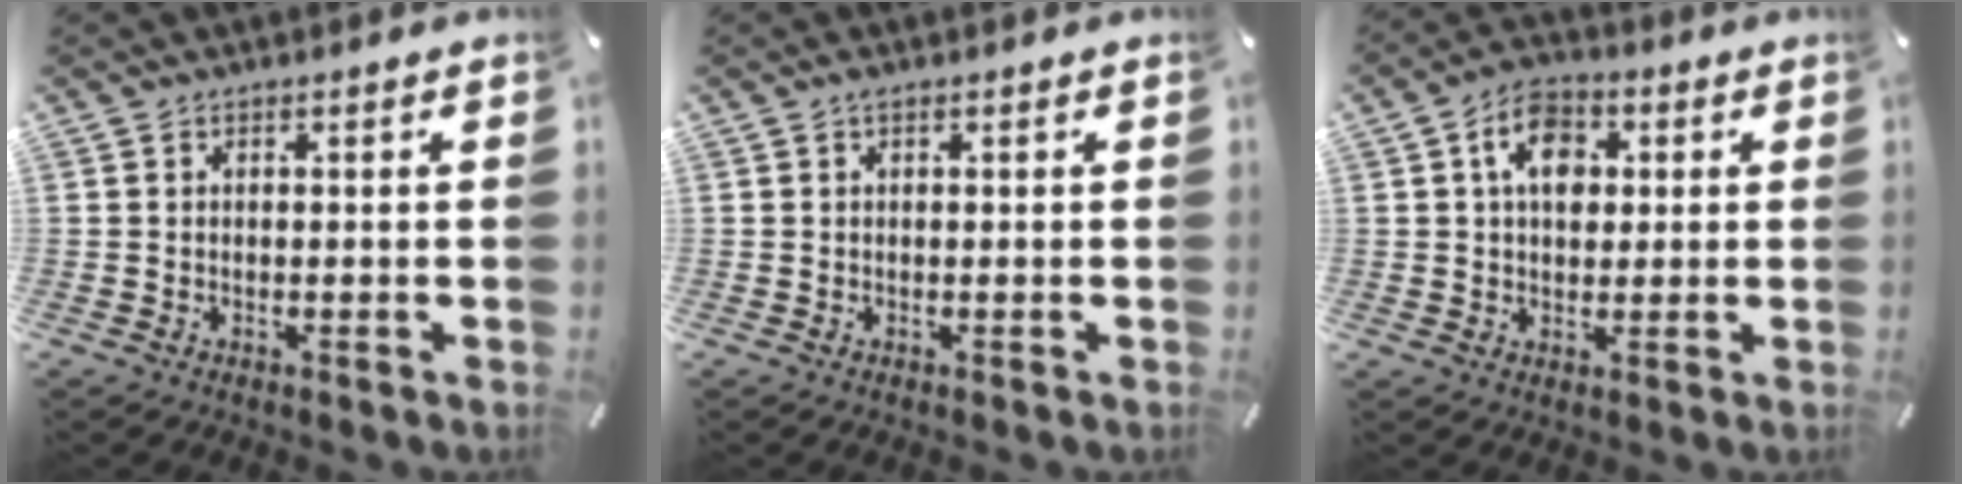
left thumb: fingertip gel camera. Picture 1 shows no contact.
{"total": 0.6, "force": [0.3, 0.2, 0.5], "torque": [-0.009, 0.002, 0.004]}
{"total": 8.6, "force": [1.9, 6.3, 5.6], "torque": [-0.085, 0.007, 0.032]}